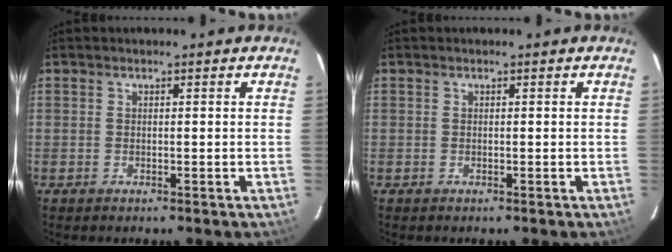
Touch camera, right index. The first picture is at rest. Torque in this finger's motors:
{"motor_torque": [0.14, 0.18, 0.04, 0.00]}